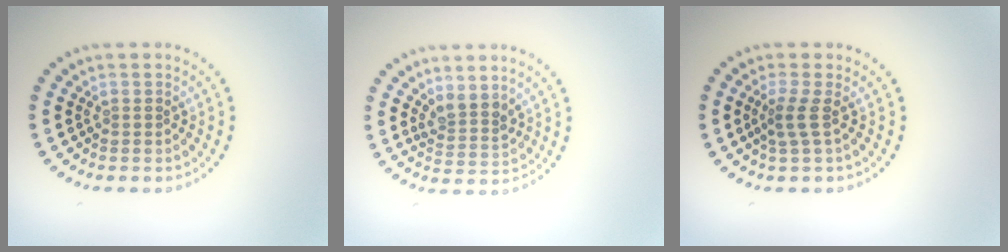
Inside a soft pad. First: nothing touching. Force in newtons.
{"total": 2.3, "press": 1.8, "slide": 1.5}
{"total": 1.8, "press": 1.2, "slide": 1.4}